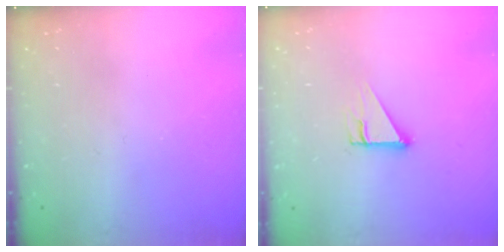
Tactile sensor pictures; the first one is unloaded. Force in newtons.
{"total": 3.2, "press": 3.2, "slide": 0.1}